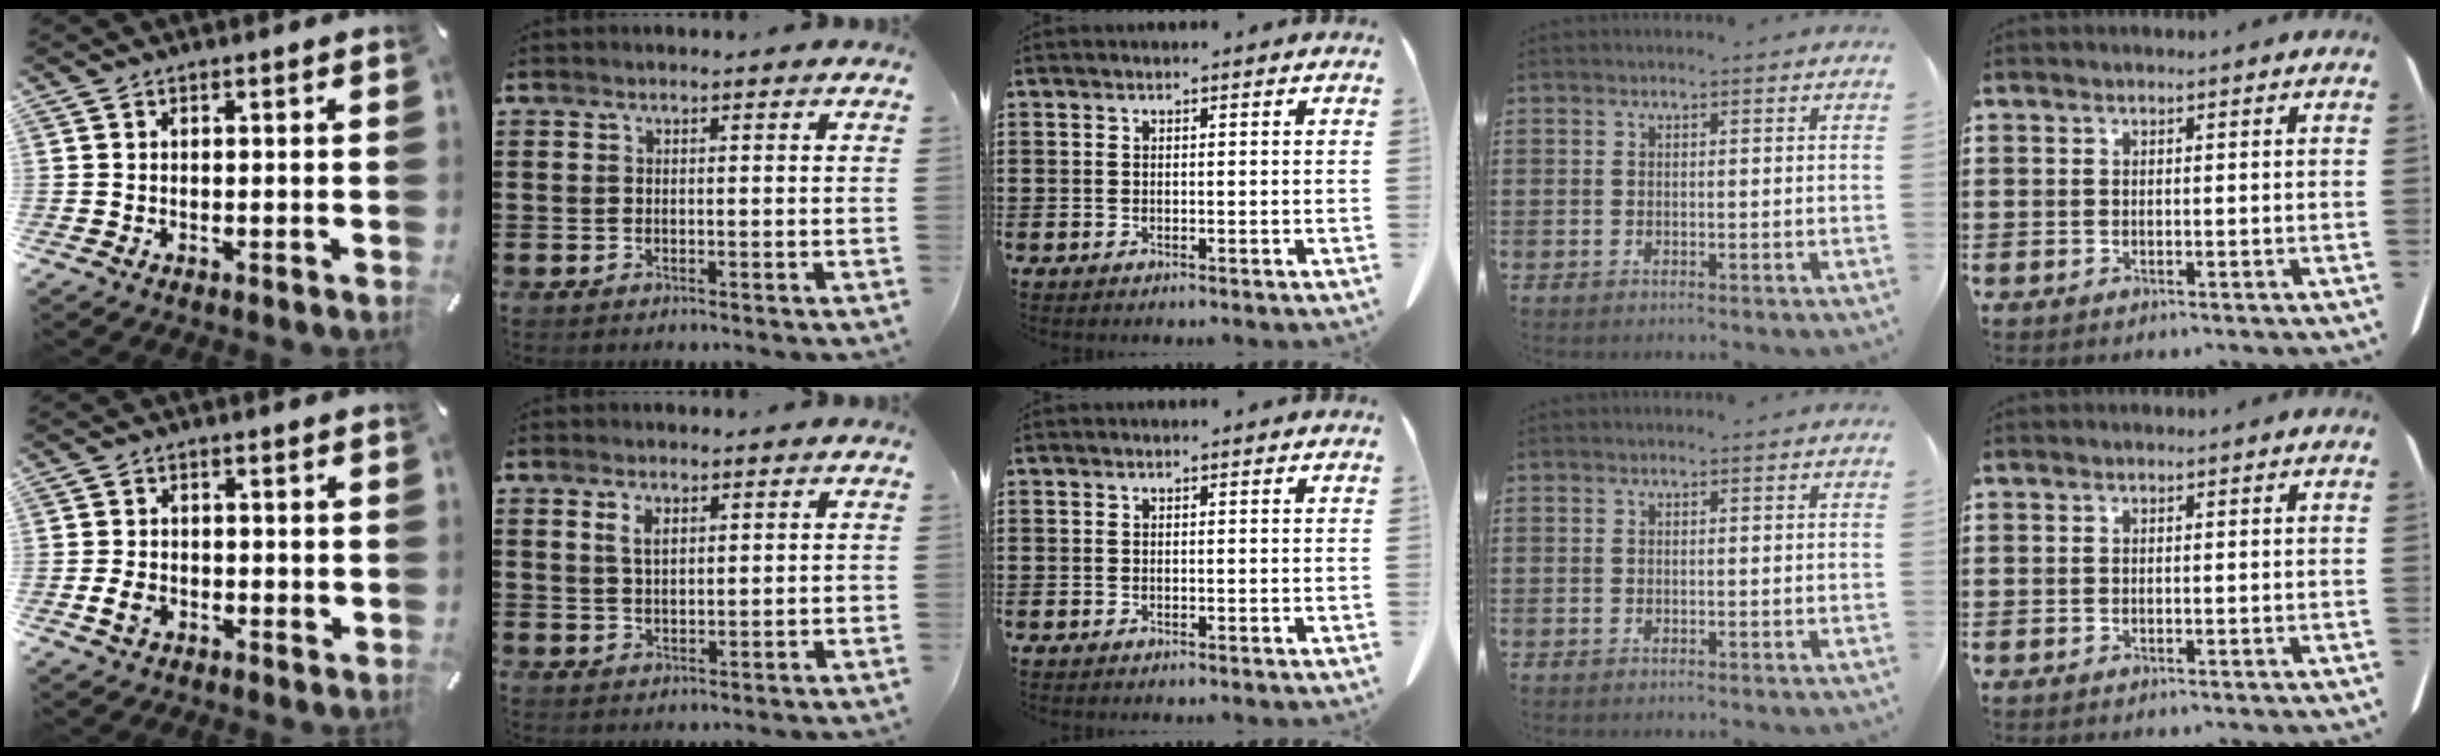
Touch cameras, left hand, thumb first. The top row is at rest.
{"thumb": {"total": 4.1, "force": [-1.0, 2.9, 2.7], "torque": [-0.059, 0.000, -0.018]}, "index": {"total": 3.0, "force": [1.3, 1.5, 2.2], "torque": [-0.049, 0.007, 0.024]}}